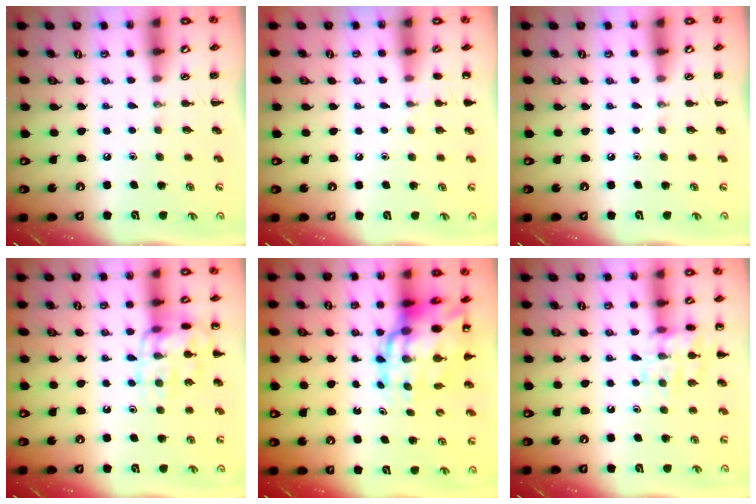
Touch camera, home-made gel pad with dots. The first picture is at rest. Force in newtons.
{"total": 5.7, "press": 5.4, "slide": 1.8}
{"total": 0.0}
{"total": 13.8, "press": 13.8, "slide": 0.9}
{"total": 19.1, "press": 18.4, "slide": 5.2}
{"total": 12.7, "press": 12.7, "slide": 0.7}